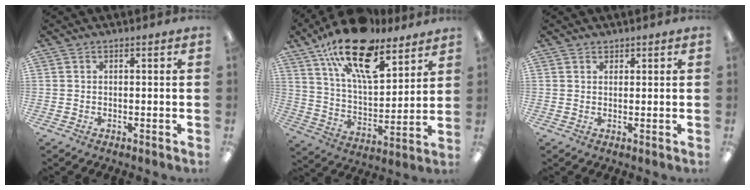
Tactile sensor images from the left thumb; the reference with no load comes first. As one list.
[{"total": 21.2, "force": [14.0, 8.9, 13.3], "torque": [-0.217, -0.077, 0.242]}, {"total": 1.3, "force": [1.0, 0.7, -0.1], "torque": [0.010, -0.003, 0.018]}]